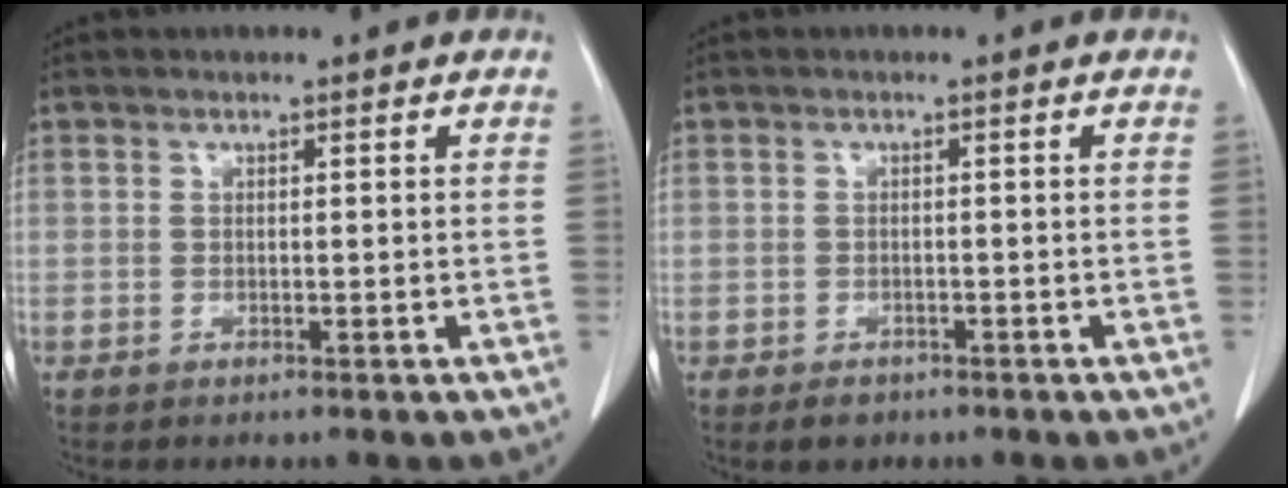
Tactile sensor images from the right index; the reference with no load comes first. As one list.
[{"total": 2.0, "force": [-1.3, 1.4, 0.6], "torque": [-0.010, 0.001, -0.016]}]